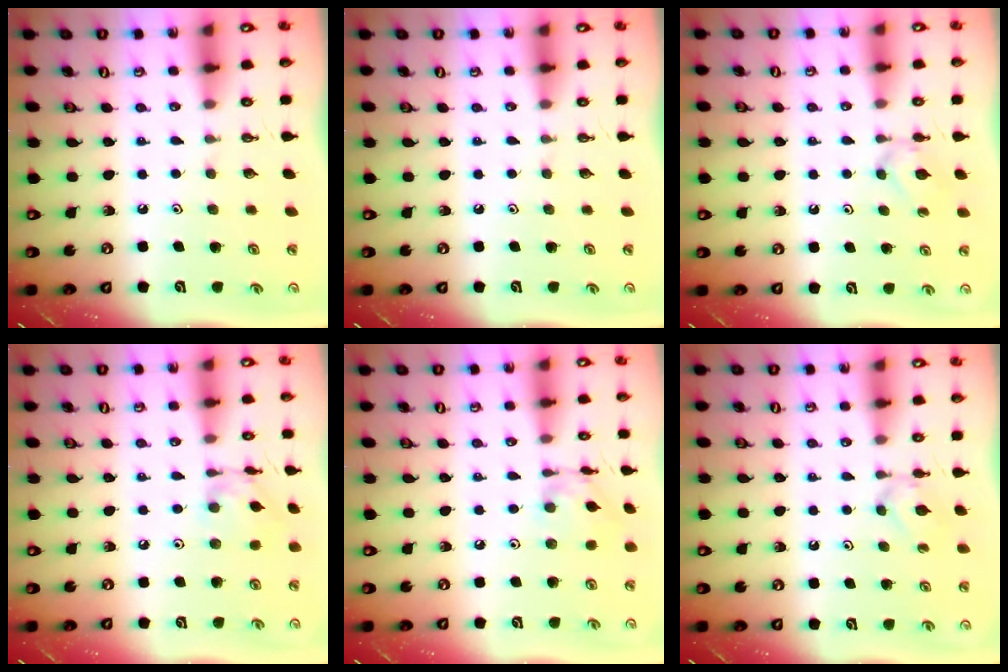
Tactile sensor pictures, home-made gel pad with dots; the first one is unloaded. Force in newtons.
{"total": 0.0}
{"total": 4.2, "press": 4.2, "slide": 0.5}
{"total": 8.0, "press": 8.0, "slide": 0.5}
{"total": 8.0, "press": 8.0, "slide": 0.5}
{"total": 4.2, "press": 4.2, "slide": 0.5}